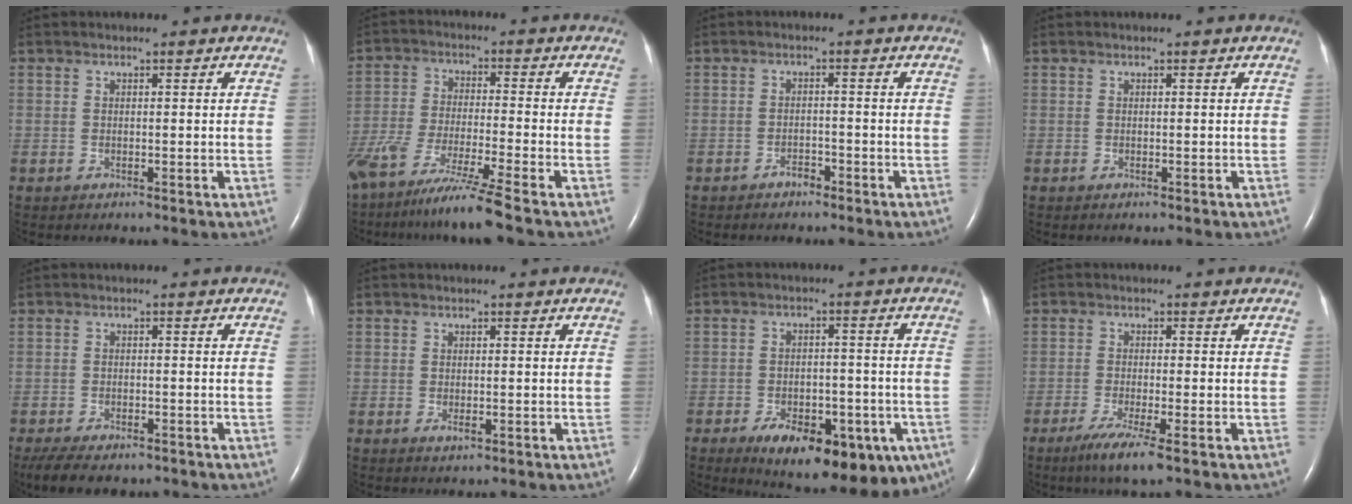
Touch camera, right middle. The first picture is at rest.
{"total": 13.1, "force": [-10.1, -1.1, 8.2], "torque": [-0.157, -0.050, -0.178]}
{"total": 1.7, "force": [-1.4, 0.8, 0.6], "torque": [-0.010, 0.003, -0.022]}
{"total": 0.0}
{"total": 8.5, "force": [-6.5, 3.3, 4.3], "torque": [-0.073, -0.011, -0.093]}
{"total": 1.1, "force": [-0.4, 0.5, 0.8], "torque": [-0.015, -0.002, -0.004]}
{"total": 17.0, "force": [-9.5, 7.8, 11.8], "torque": [-0.123, 0.005, -0.125]}
{"total": 5.0, "force": [-3.0, -0.1, 4.0], "torque": [-0.081, -0.018, -0.056]}